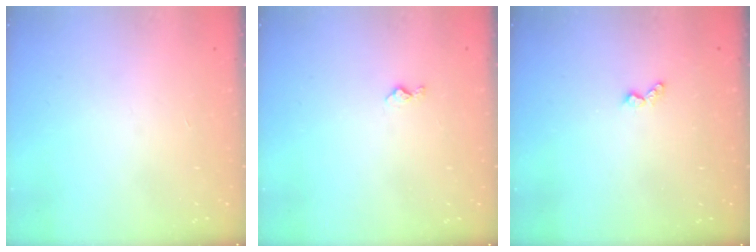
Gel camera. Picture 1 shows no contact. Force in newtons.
{"total": 3.3, "press": 3.3, "slide": 0.4}
{"total": 3.8, "press": 3.8, "slide": 0.6}